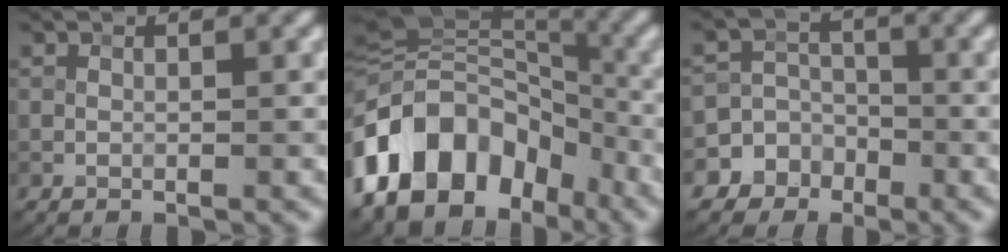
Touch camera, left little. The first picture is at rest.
{"total": 15.3, "force": [-7.4, 10.4, 8.4], "torque": [-0.184, 0.007, -0.138]}
{"total": 6.7, "force": [-3.6, 5.7, -0.1], "torque": [0.017, 0.005, -0.079]}